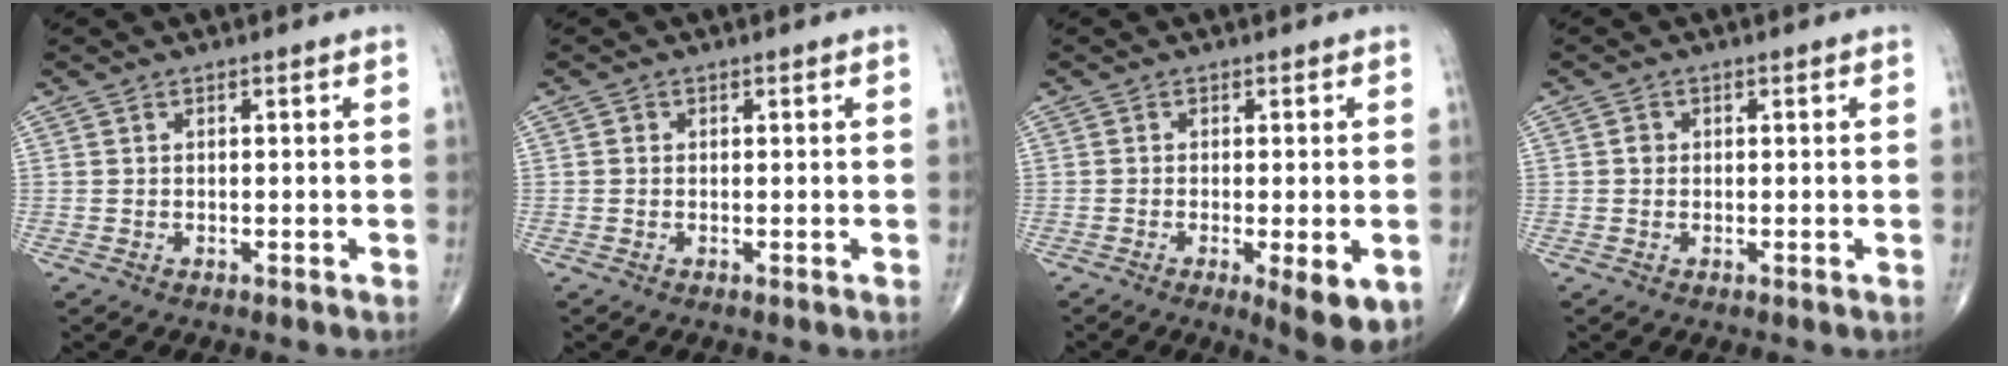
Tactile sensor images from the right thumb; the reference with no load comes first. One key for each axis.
{"total": 0.6, "fx": 0.0, "fy": 0.6, "fz": 0.2, "tx": 0.000, "ty": 0.002, "tz": -0.002}
{"total": 7.7, "fx": -2.5, "fy": 2.0, "fz": 7.0, "tx": -0.094, "ty": -0.018, "tz": -0.034}
{"total": 1.1, "fx": 0.0, "fy": 1.0, "fz": 0.4, "tx": -0.002, "ty": 0.003, "tz": -0.001}